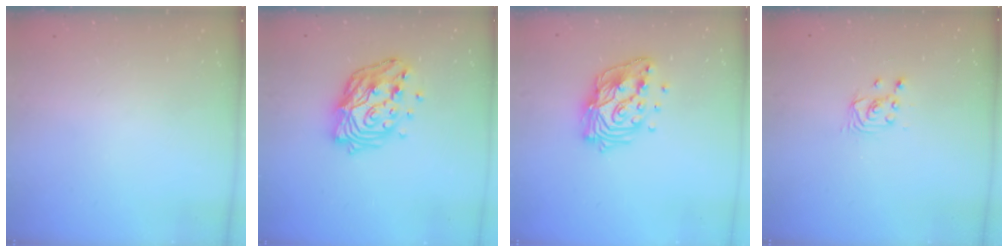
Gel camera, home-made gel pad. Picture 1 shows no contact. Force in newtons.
{"total": 15.5, "press": 15.4, "slide": 1.4}
{"total": 15.9, "press": 15.8, "slide": 1.8}
{"total": 2.2, "press": 2.2, "slide": 0.3}